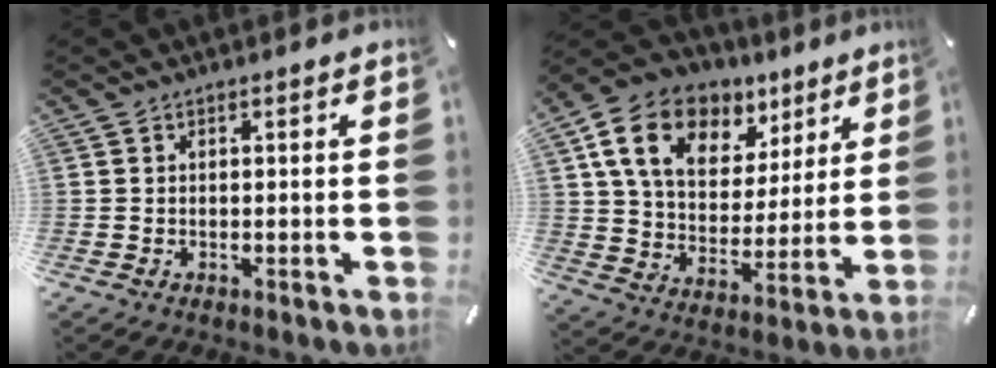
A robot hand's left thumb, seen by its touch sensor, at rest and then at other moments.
{"total": 15.6, "force": [8.8, 10.6, 7.4], "torque": [-0.149, -0.030, 0.164]}